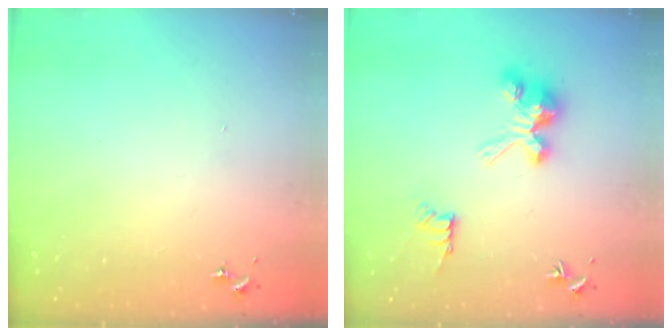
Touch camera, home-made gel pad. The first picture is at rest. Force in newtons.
{"total": 10.1, "press": 10.1, "slide": 0.1}